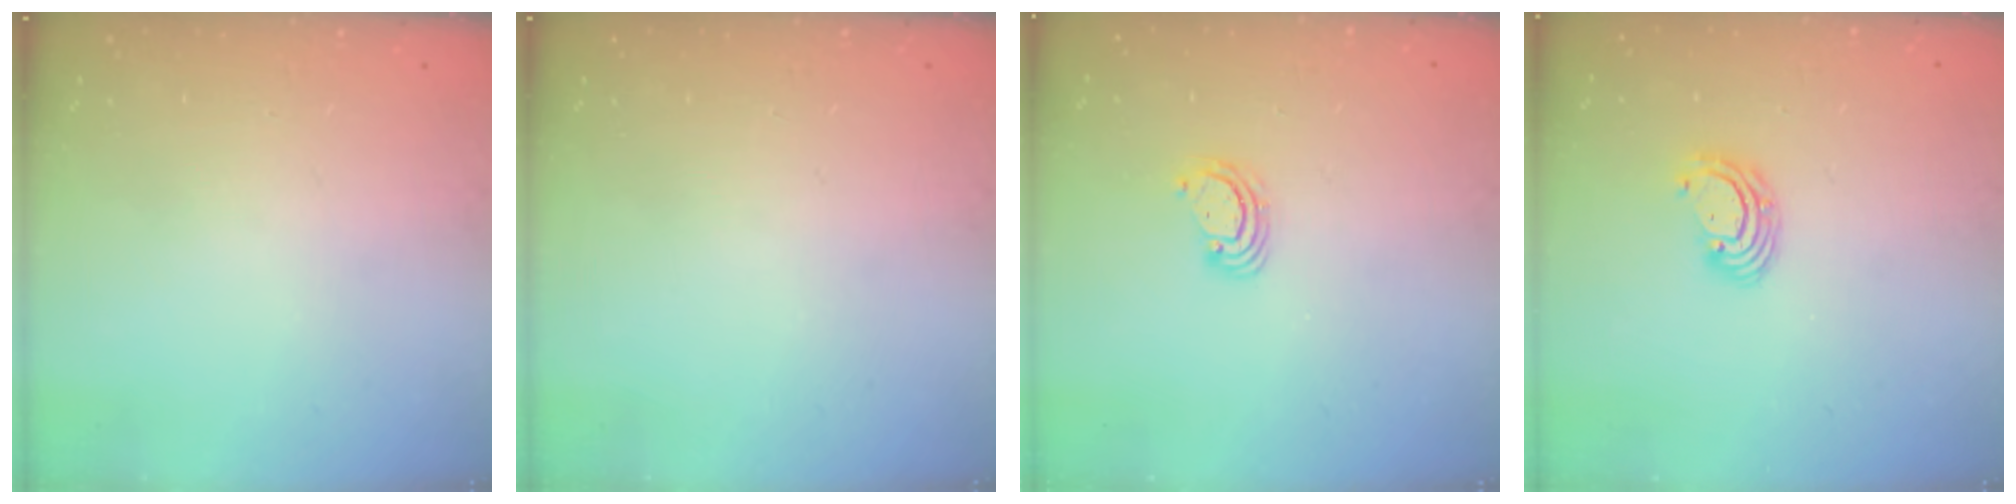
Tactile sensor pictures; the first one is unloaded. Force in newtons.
{"total": 0.0}
{"total": 2.4, "press": 2.4, "slide": 0.2}
{"total": 4.5, "press": 4.5, "slide": 0.3}